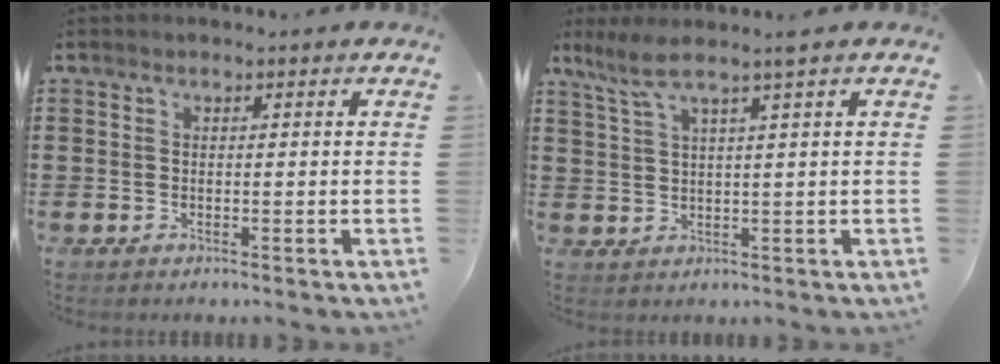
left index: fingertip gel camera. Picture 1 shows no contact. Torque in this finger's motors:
{"motor_torque": [1.06, -1.08, 0.22, 0.09]}